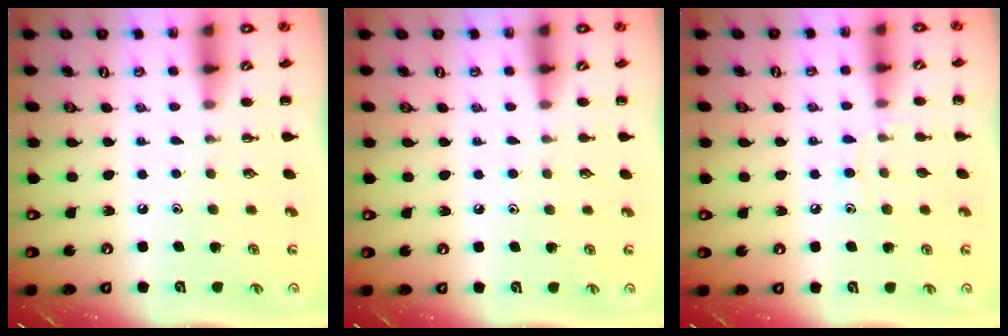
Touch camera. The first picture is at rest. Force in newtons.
{"total": 5.1, "press": 4.8, "slide": 1.8}
{"total": 5.9, "press": 5.7, "slide": 1.6}